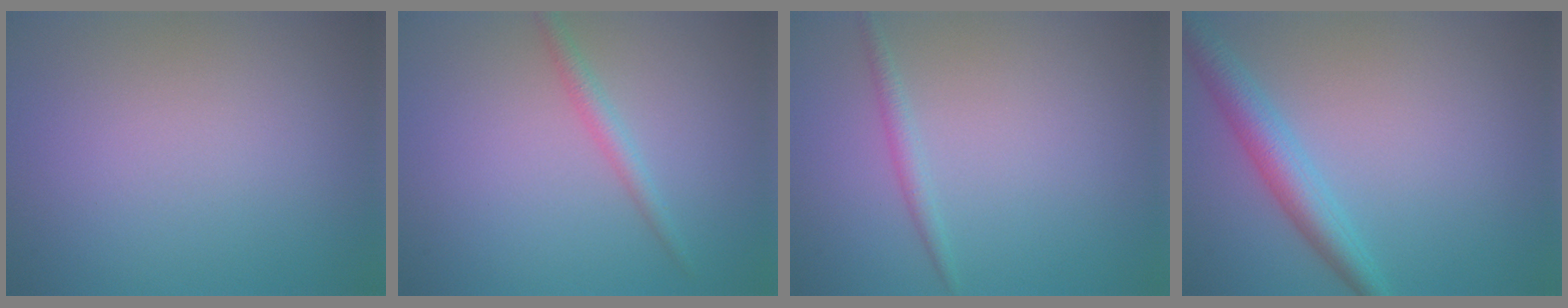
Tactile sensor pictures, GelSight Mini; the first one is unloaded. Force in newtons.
{"total": 1.6, "press": 1.6, "slide": 0.0}
{"total": 1.3, "press": 1.3, "slide": 0.0}
{"total": 3.8, "press": 3.8, "slide": 0.1}